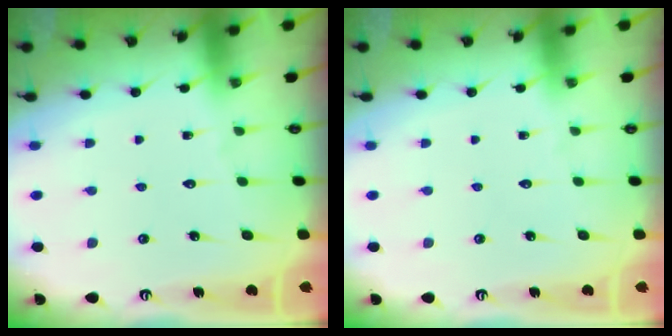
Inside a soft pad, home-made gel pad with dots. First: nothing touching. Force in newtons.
{"total": 0.0}